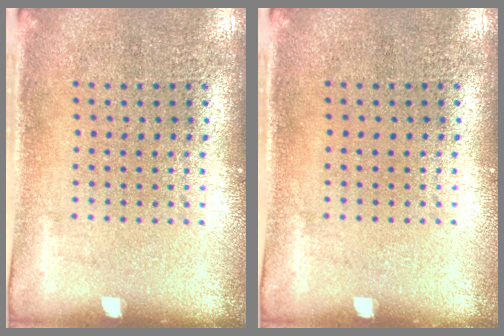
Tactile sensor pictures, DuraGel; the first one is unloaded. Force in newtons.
{"total": 0.0}